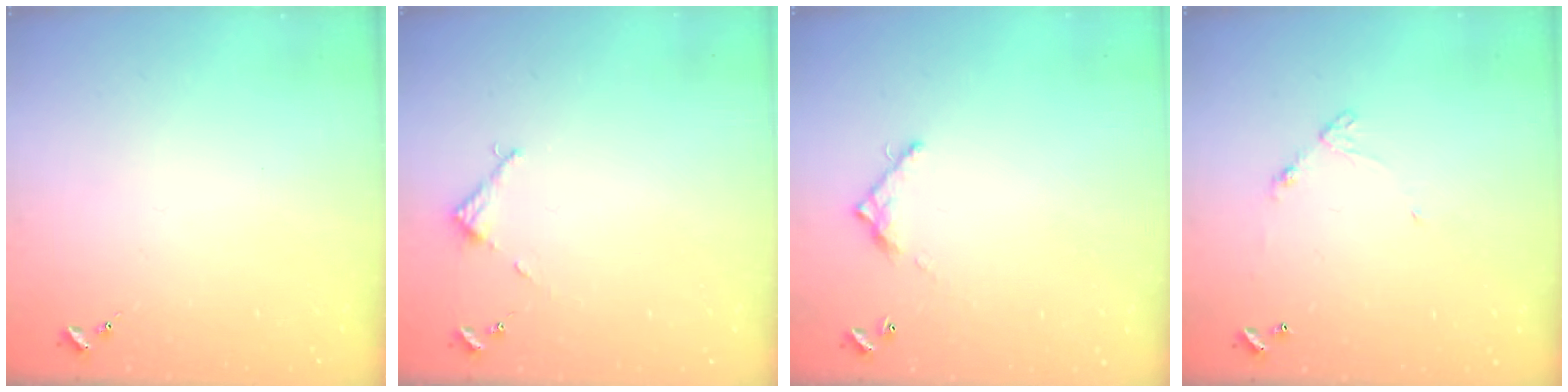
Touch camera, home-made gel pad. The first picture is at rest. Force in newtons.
{"total": 2.7, "press": 2.7, "slide": 0.2}
{"total": 6.5, "press": 6.5, "slide": 0.3}
{"total": 5.9, "press": 5.9, "slide": 0.5}